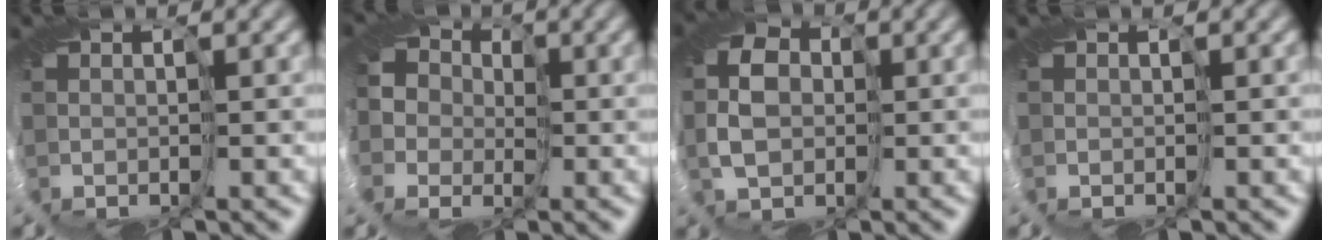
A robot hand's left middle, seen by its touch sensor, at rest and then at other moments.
{"total": 5.9, "force": [0.1, 5.7, 1.7], "torque": [-0.021, 0.010, -0.044]}
{"total": 4.2, "force": [-1.2, 3.0, 2.7], "torque": [-0.052, -0.009, -0.035]}
{"total": 0.0}